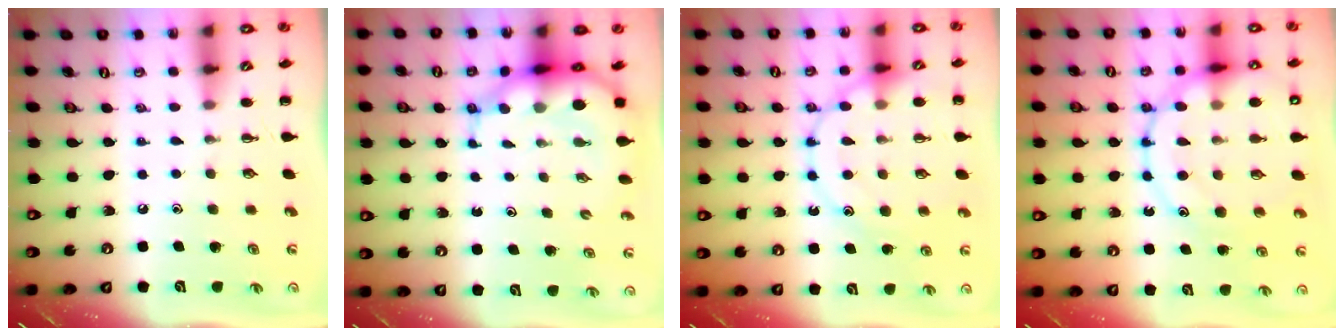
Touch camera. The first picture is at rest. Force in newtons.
{"total": 8.7, "press": 8.3, "slide": 2.4}
{"total": 15.9, "press": 15.9, "slide": 1.6}
{"total": 20.9, "press": 20.8, "slide": 2.3}